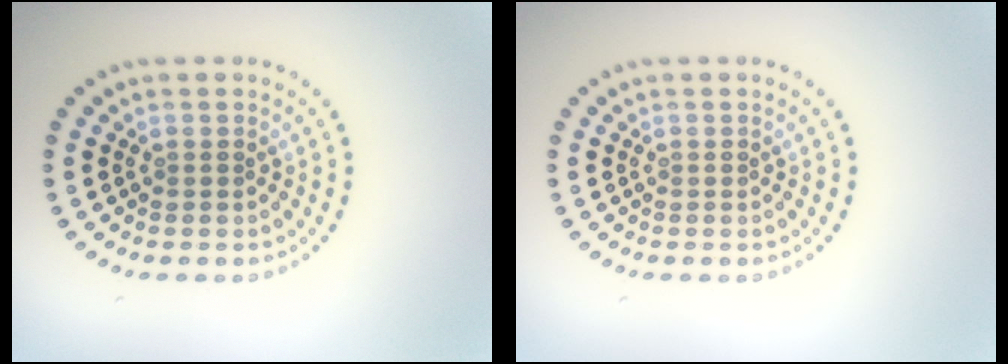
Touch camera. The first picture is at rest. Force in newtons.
{"total": 0.0}